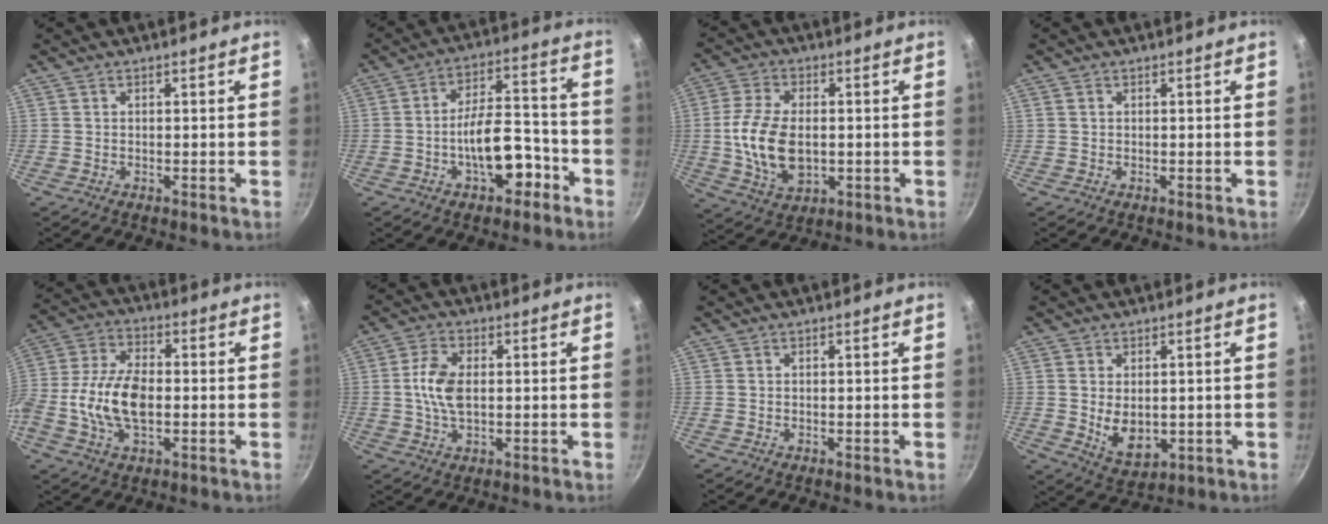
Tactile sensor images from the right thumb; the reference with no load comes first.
{"total": 11.8, "force": [-4.9, 5.7, 9.1], "torque": [-0.109, 0.056, -0.071]}
{"total": 12.5, "force": [-0.5, 7.5, 9.9], "torque": [-0.185, 0.001, -0.007]}
{"total": 0.5, "force": [0.1, 0.5, 0.2], "torque": [-0.002, 0.003, 0.001]}
{"total": 12.8, "force": [-1.7, 7.2, 10.5], "torque": [-0.209, 0.026, -0.045]}
{"total": 7.2, "force": [0.4, 4.1, 5.9], "torque": [-0.114, 0.007, 0.003]}
{"total": 0.0}
{"total": 7.2, "force": [0.1, 4.6, 5.5], "torque": [-0.085, -0.017, 0.019]}